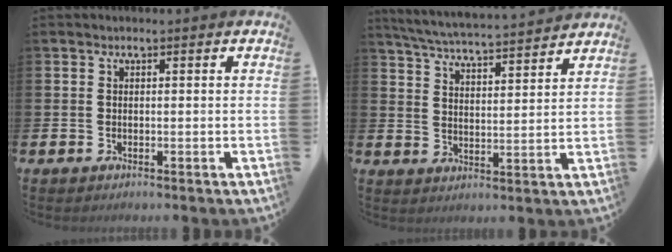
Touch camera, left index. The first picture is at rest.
{"total": 5.6, "force": [5.5, -0.1, 1.1], "torque": [-0.045, -0.043, 0.094]}